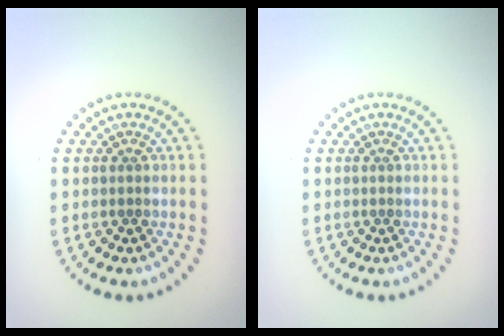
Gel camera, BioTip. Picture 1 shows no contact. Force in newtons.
{"total": 0.0}